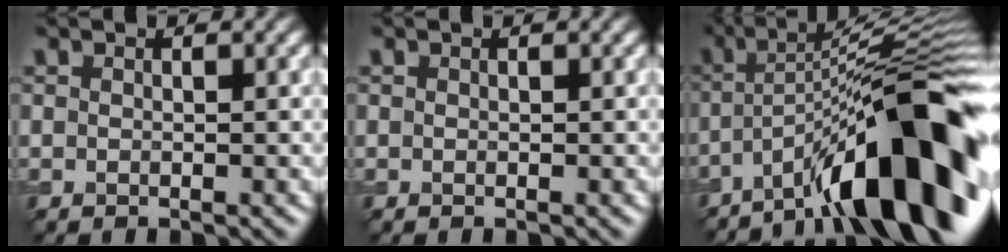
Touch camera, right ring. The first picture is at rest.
{"total": 0.0}
{"total": 14.9, "force": [-7.7, 3.5, 12.3], "torque": [-0.183, 0.018, -0.129]}